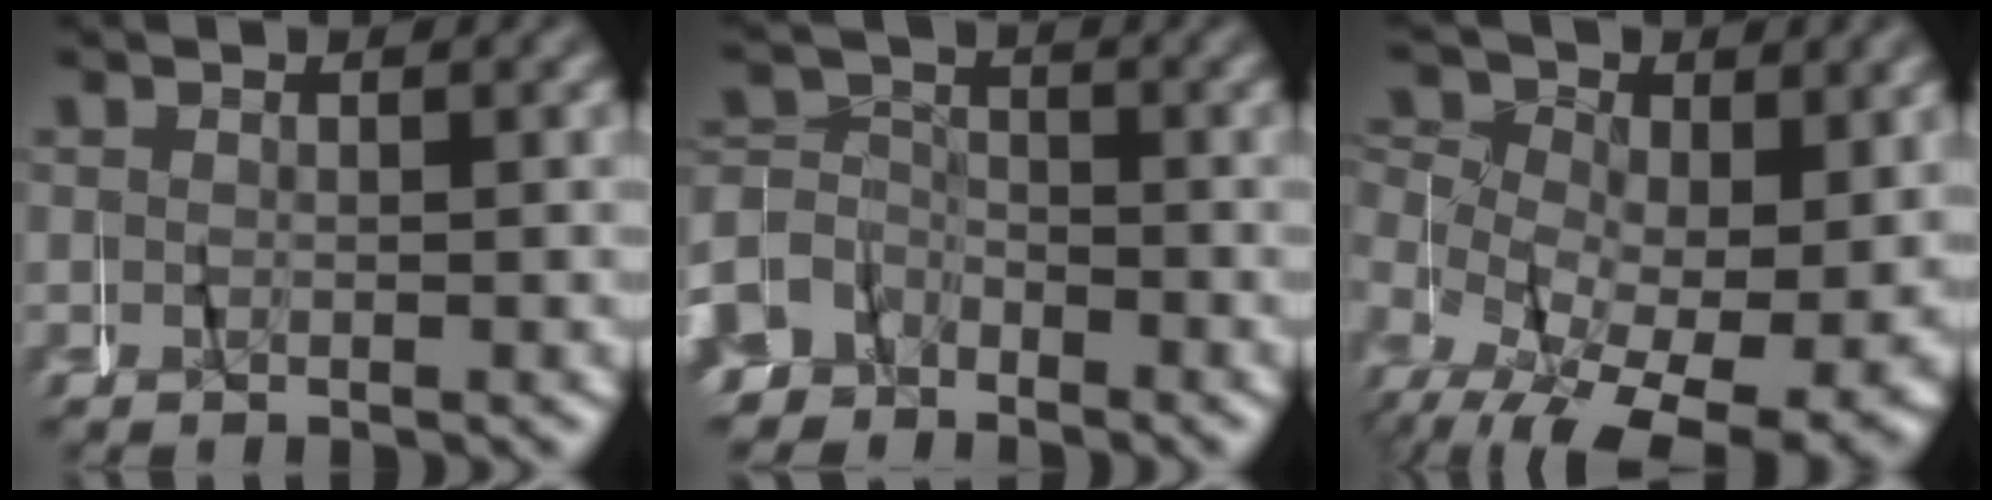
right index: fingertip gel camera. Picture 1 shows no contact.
{"total": 6.0, "force": [-2.9, 5.2, 1.0], "torque": [-0.027, -0.012, -0.056]}
{"total": 11.6, "force": [1.1, 8.0, 8.3], "torque": [-0.142, -0.017, 0.019]}